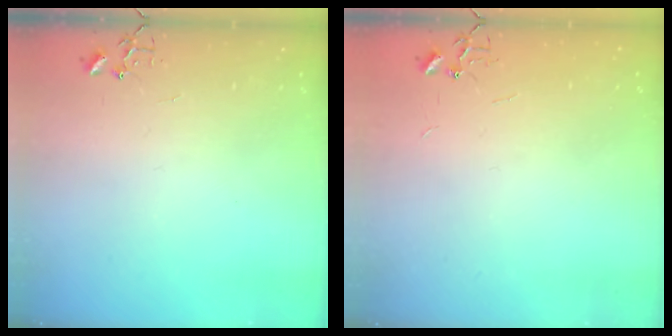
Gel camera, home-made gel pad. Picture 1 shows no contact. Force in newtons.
{"total": 1.8, "press": 1.8, "slide": 0.2}